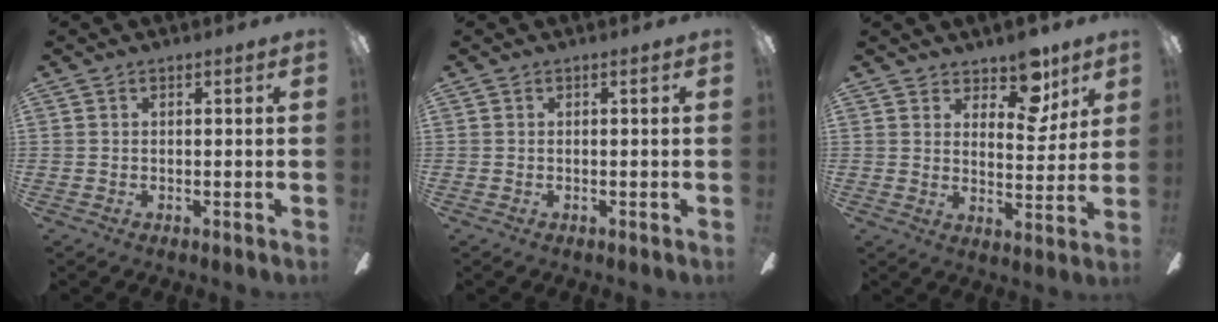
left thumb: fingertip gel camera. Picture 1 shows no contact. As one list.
[{"total": 0.0}, {"total": 10.7, "force": [7.8, 5.3, 5.0], "torque": [-0.061, -0.045, 0.139]}]